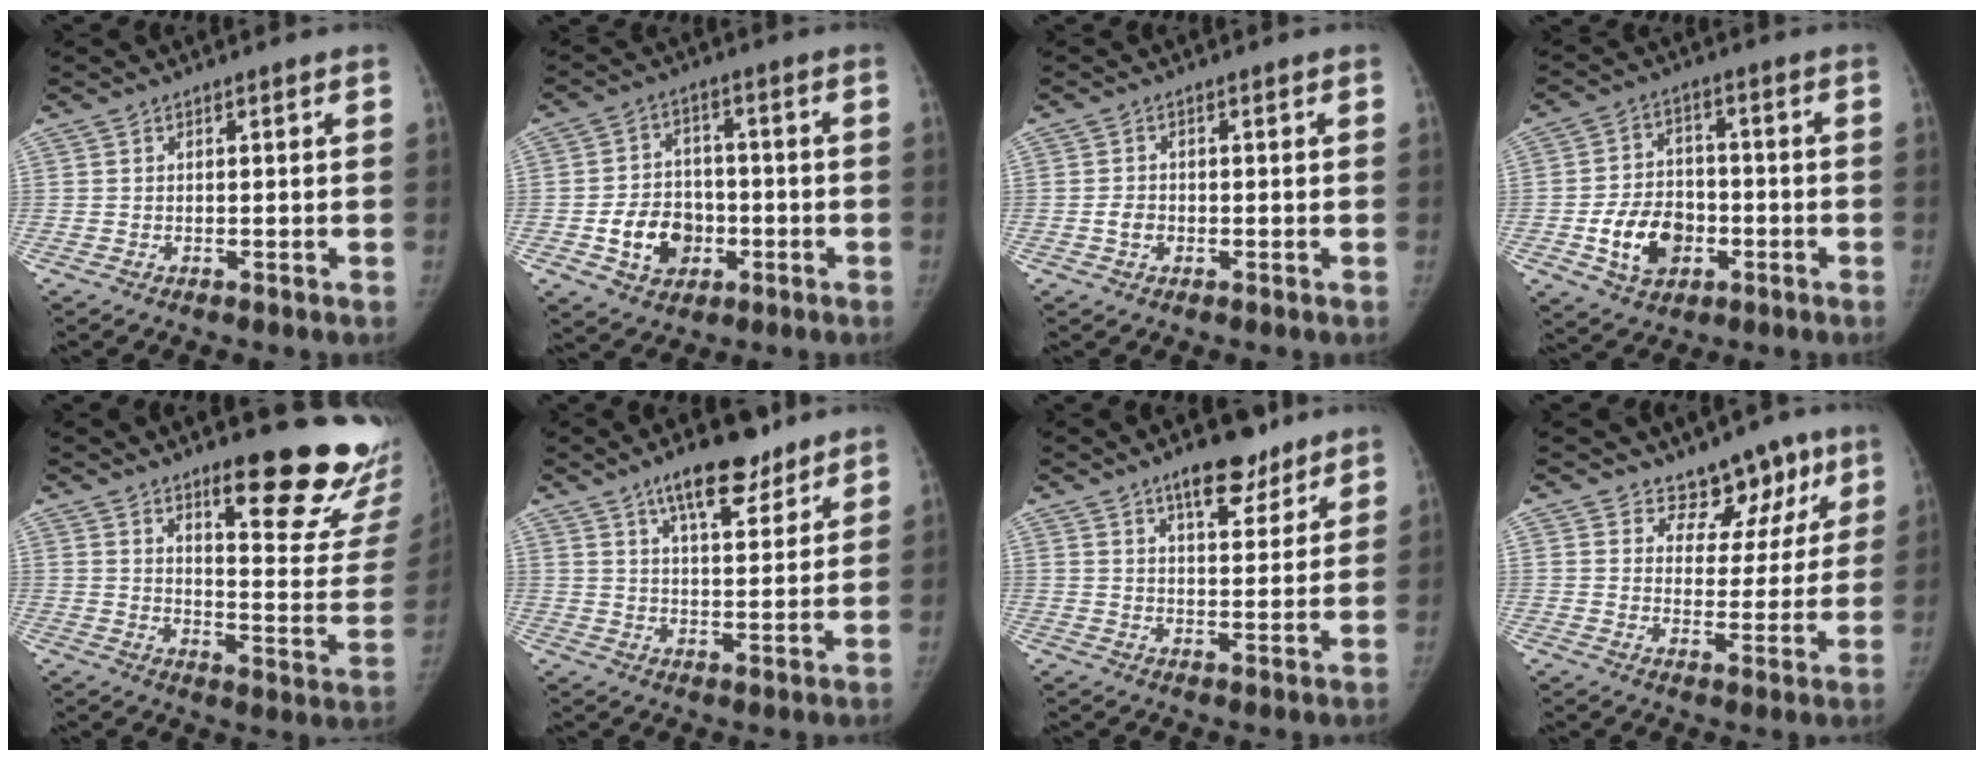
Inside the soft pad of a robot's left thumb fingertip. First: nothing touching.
{"total": 10.1, "force": [-2.9, 8.0, 5.4], "torque": [-0.060, 0.019, -0.046]}
{"total": 2.3, "force": [-0.6, 1.8, 1.3], "torque": [-0.019, 0.005, -0.011]}
{"total": 11.1, "force": [-3.4, 8.2, 6.7], "torque": [-0.089, 0.018, -0.055]}
{"total": 20.8, "force": [14.7, 5.1, 13.9], "torque": [-0.136, -0.116, 0.191]}
{"total": 11.2, "force": [7.8, 4.1, 7.0], "torque": [-0.084, -0.041, 0.123]}
{"total": 9.3, "force": [6.5, 3.8, 5.4], "torque": [-0.054, -0.039, 0.098]}
{"total": 9.7, "force": [7.1, 6.2, 2.2], "torque": [0.023, -0.039, 0.091]}